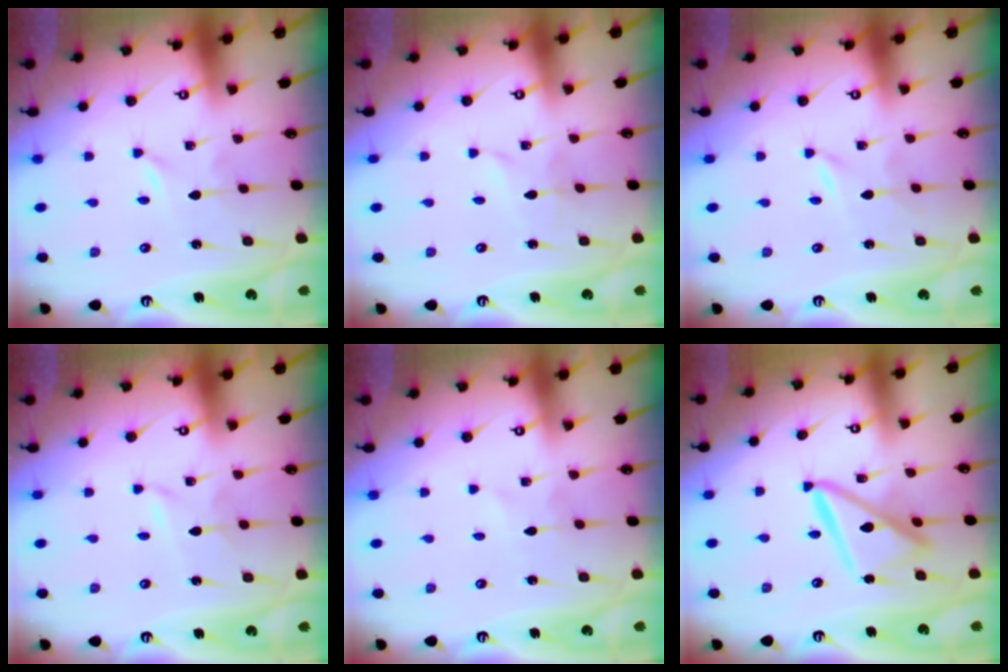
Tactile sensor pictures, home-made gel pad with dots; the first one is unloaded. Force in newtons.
{"total": 1.9, "press": 1.9, "slide": 0.2}
{"total": 0.0}
{"total": 0.9, "press": 0.9, "slide": 0.2}
{"total": 2.2, "press": 2.2, "slide": 0.2}
{"total": 13.5, "press": 13.4, "slide": 1.4}